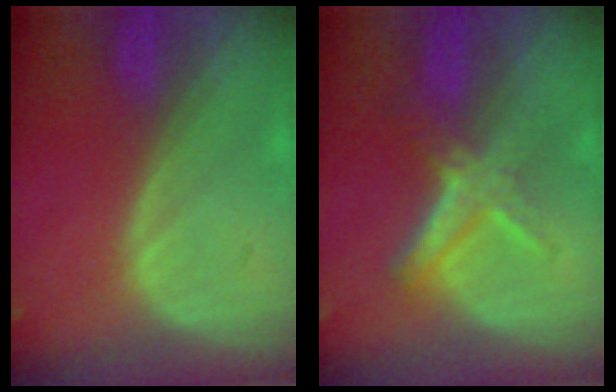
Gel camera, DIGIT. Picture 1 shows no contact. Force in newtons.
{"total": 5.8, "press": 5.4, "slide": 1.9}